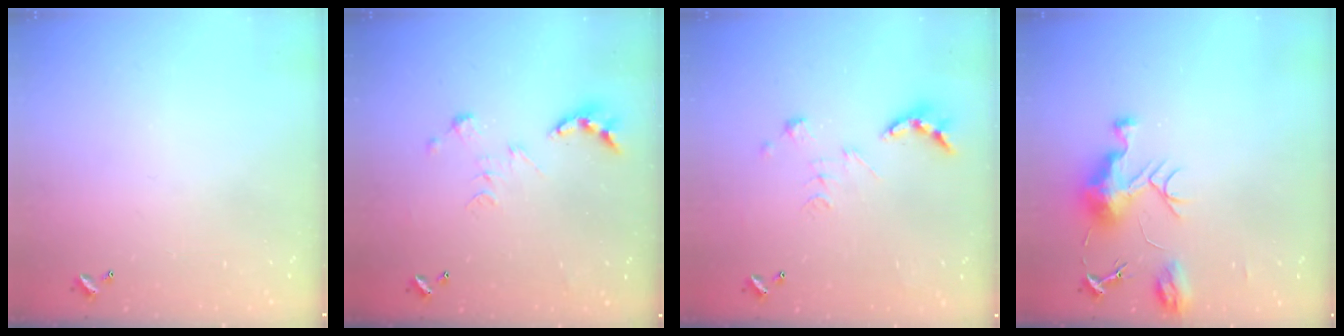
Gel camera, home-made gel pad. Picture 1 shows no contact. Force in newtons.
{"total": 0.0}
{"total": 2.7, "press": 2.2, "slide": 1.5}
{"total": 9.1, "press": 9.1, "slide": 0.7}